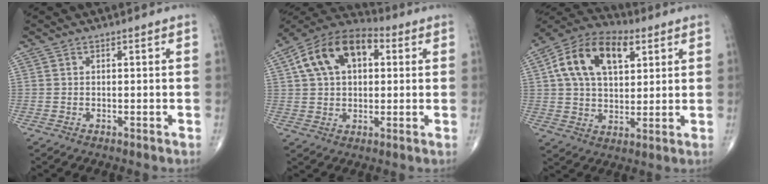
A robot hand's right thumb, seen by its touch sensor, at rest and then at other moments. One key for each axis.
{"total": 15.4, "fx": 4.5, "fy": 9.8, "fz": 11.0, "tx": -0.175, "ty": 0.025, "tz": 0.069}
{"total": 16.6, "fx": 5.8, "fy": 10.2, "fz": 11.8, "tx": -0.186, "ty": 0.009, "tz": 0.095}